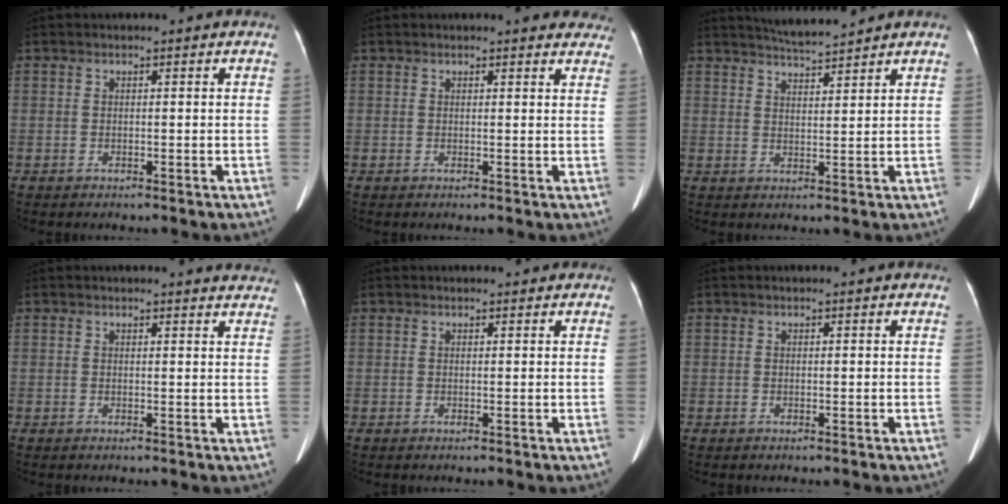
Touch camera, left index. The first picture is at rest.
{"total": 7.8, "force": [7.2, 2.1, 2.2], "torque": [-0.001, -0.006, 0.053]}
{"total": 4.9, "force": [4.8, -0.6, 1.1], "torque": [-0.023, 0.008, 0.083]}
{"total": 6.8, "force": [6.7, 1.0, 0.9], "torque": [0.011, -0.012, 0.042]}
{"total": 2.4, "force": [2.2, 0.8, 0.7], "torque": [-0.007, 0.016, 0.021]}
{"total": 0.9, "force": [0.8, 0.1, 0.3], "torque": [-0.008, 0.008, 0.005]}